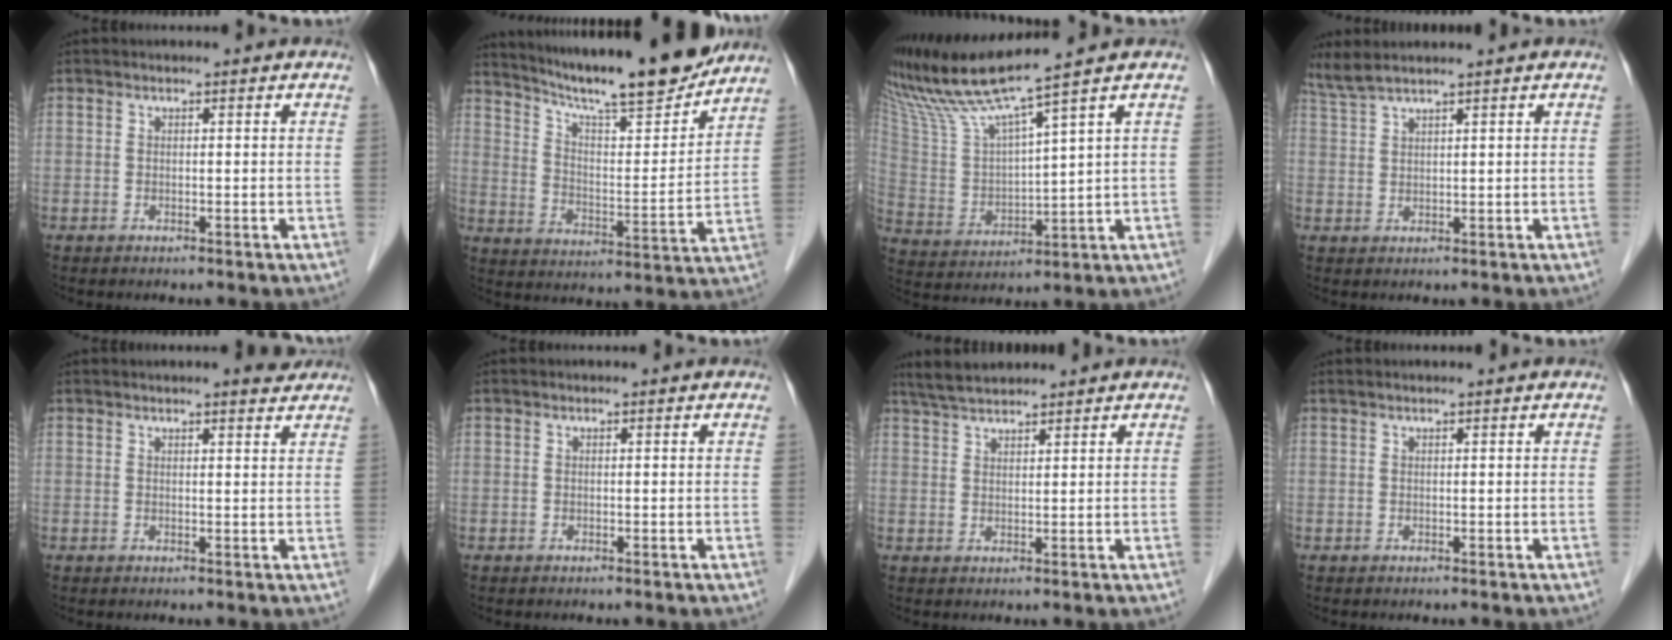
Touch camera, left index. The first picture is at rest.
{"total": 17.8, "force": [15.7, 0.4, 8.3], "torque": [-0.137, -0.006, 0.250]}
{"total": 12.1, "force": [10.0, -2.1, 6.5], "torque": [-0.140, -0.001, 0.200]}
{"total": 3.7, "force": [3.2, -0.7, 1.8], "torque": [-0.049, 0.014, 0.072]}
{"total": 3.1, "force": [2.8, 0.4, 1.3], "torque": [-0.019, 0.002, 0.031]}
{"total": 0.0}
{"total": 4.9, "force": [4.5, 0.7, 1.8], "torque": [-0.043, 0.019, 0.089]}
{"total": 0.0}